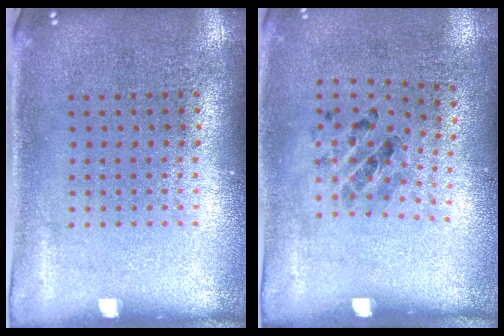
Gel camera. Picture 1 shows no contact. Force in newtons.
{"total": 1.3, "press": 0.7, "slide": 1.2}